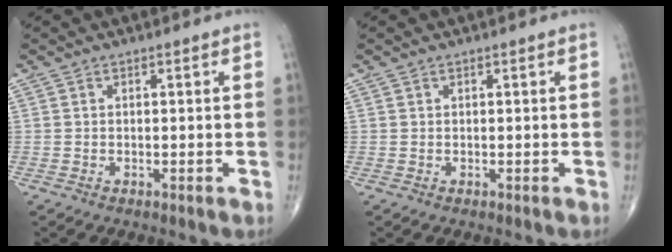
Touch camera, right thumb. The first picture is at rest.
{"total": 0.0}